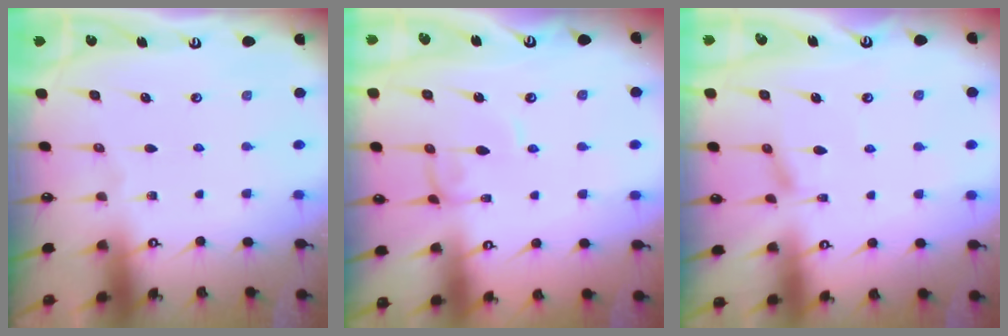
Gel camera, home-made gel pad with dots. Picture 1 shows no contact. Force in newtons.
{"total": 1.0, "press": 1.0, "slide": 0.3}
{"total": 2.1, "press": 2.0, "slide": 0.5}